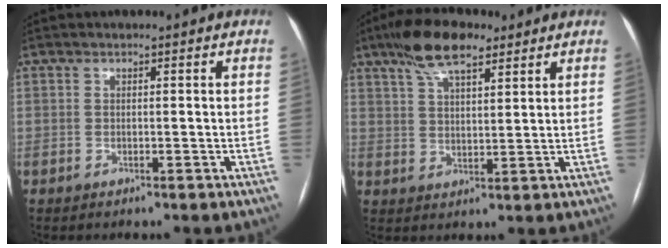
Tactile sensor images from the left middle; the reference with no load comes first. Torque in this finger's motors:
{"motor_torque": [0.86, -0.86, 0.41, 0.16]}